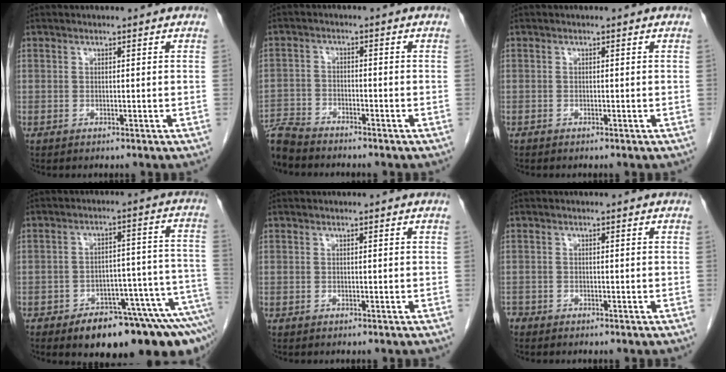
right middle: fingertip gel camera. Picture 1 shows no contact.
{"total": 6.3, "force": [-6.1, 1.0, 1.1], "torque": [-0.019, -0.014, -0.113]}
{"total": 0.0}
{"total": 17.5, "force": [-12.4, 5.3, 11.2], "torque": [-0.056, 0.038, -0.160]}
{"total": 0.0}
{"total": 1.4, "force": [-1.2, 0.7, 0.2], "torque": [-0.007, -0.001, -0.022]}